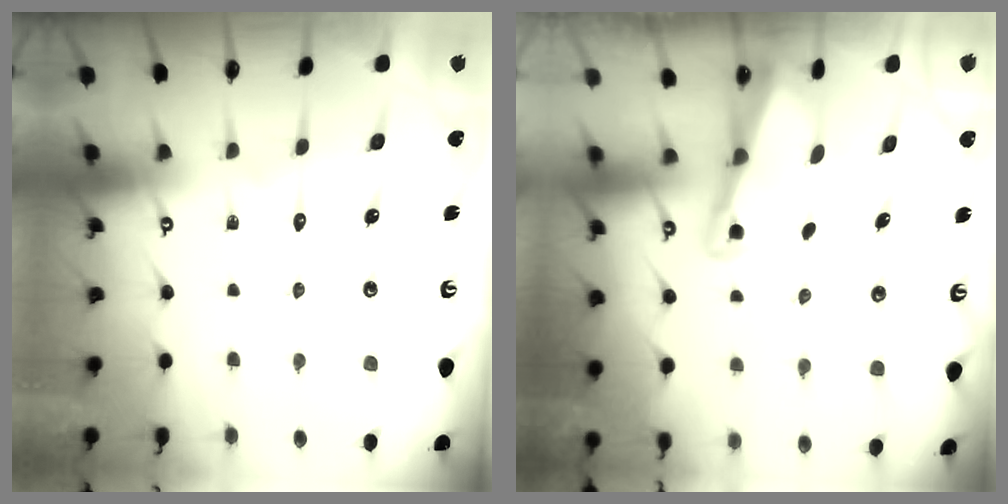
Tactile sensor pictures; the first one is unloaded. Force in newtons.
{"total": 2.2, "press": 2.2, "slide": 0.3}